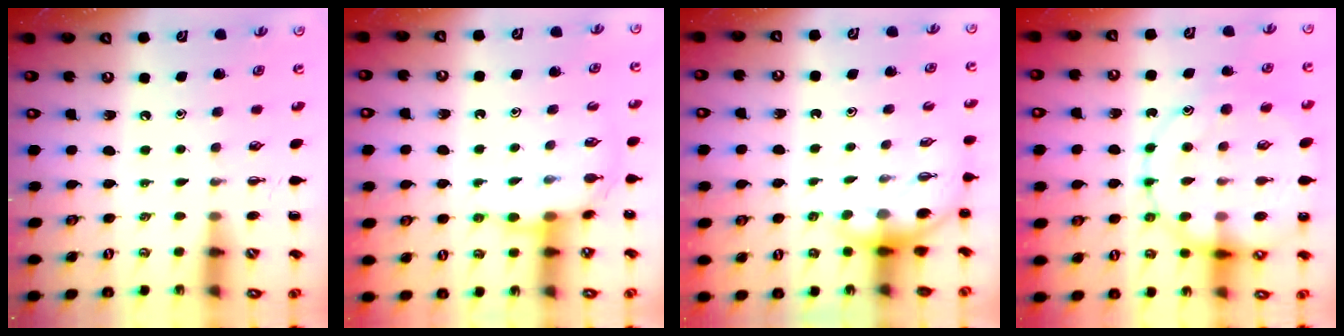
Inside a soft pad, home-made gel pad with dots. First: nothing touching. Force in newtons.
{"total": 7.7, "press": 7.7, "slide": 0.8}
{"total": 5.3, "press": 5.1, "slide": 1.2}
{"total": 21.0, "press": 20.9, "slide": 1.4}